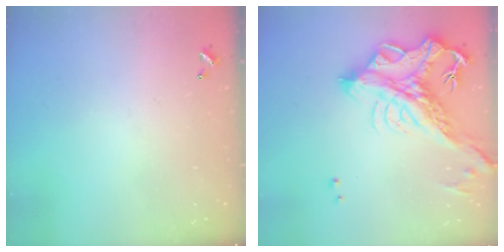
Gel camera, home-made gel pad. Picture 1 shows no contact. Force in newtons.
{"total": 11.6, "press": 11.4, "slide": 2.4}